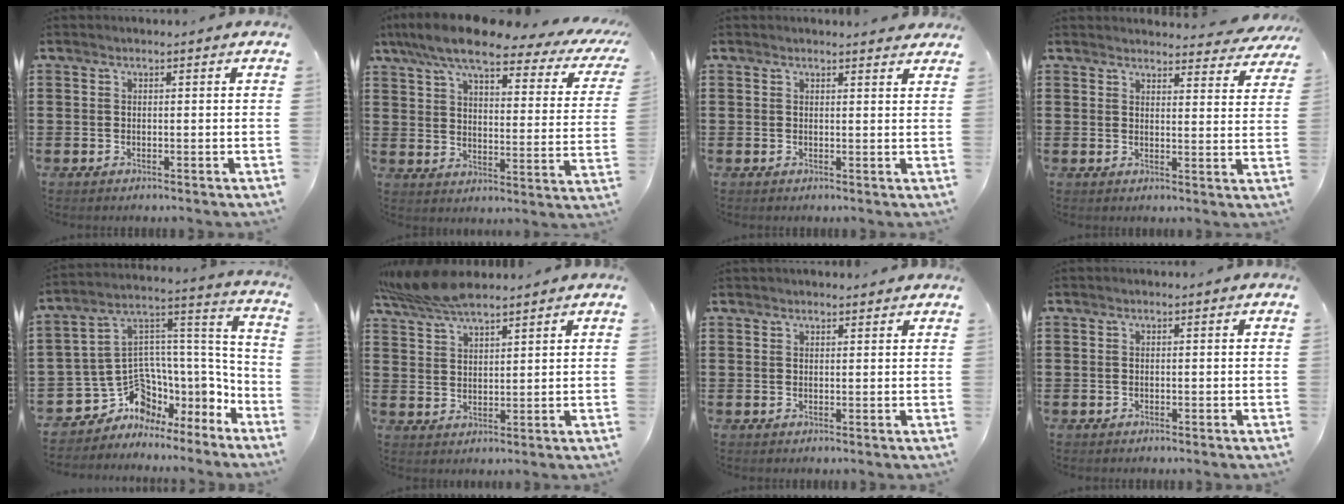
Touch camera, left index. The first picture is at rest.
{"total": 9.2, "force": [7.1, 1.7, 5.6], "torque": [-0.128, -0.032, 0.120]}
{"total": 1.2, "force": [1.1, 0.2, 0.2], "torque": [-0.006, 0.002, 0.022]}
{"total": 3.5, "force": [3.4, 0.5, 0.6], "torque": [-0.017, -0.016, 0.061]}
{"total": 7.1, "force": [-3.8, 5.5, 2.5], "torque": [-0.077, -0.027, -0.070]}
{"total": 6.5, "force": [5.8, 1.2, 2.7], "torque": [-0.071, -0.008, 0.110]}
{"total": 1.3, "force": [1.3, 0.2, 0.1], "torque": [-0.005, 0.001, 0.025]}
{"total": 0.0}